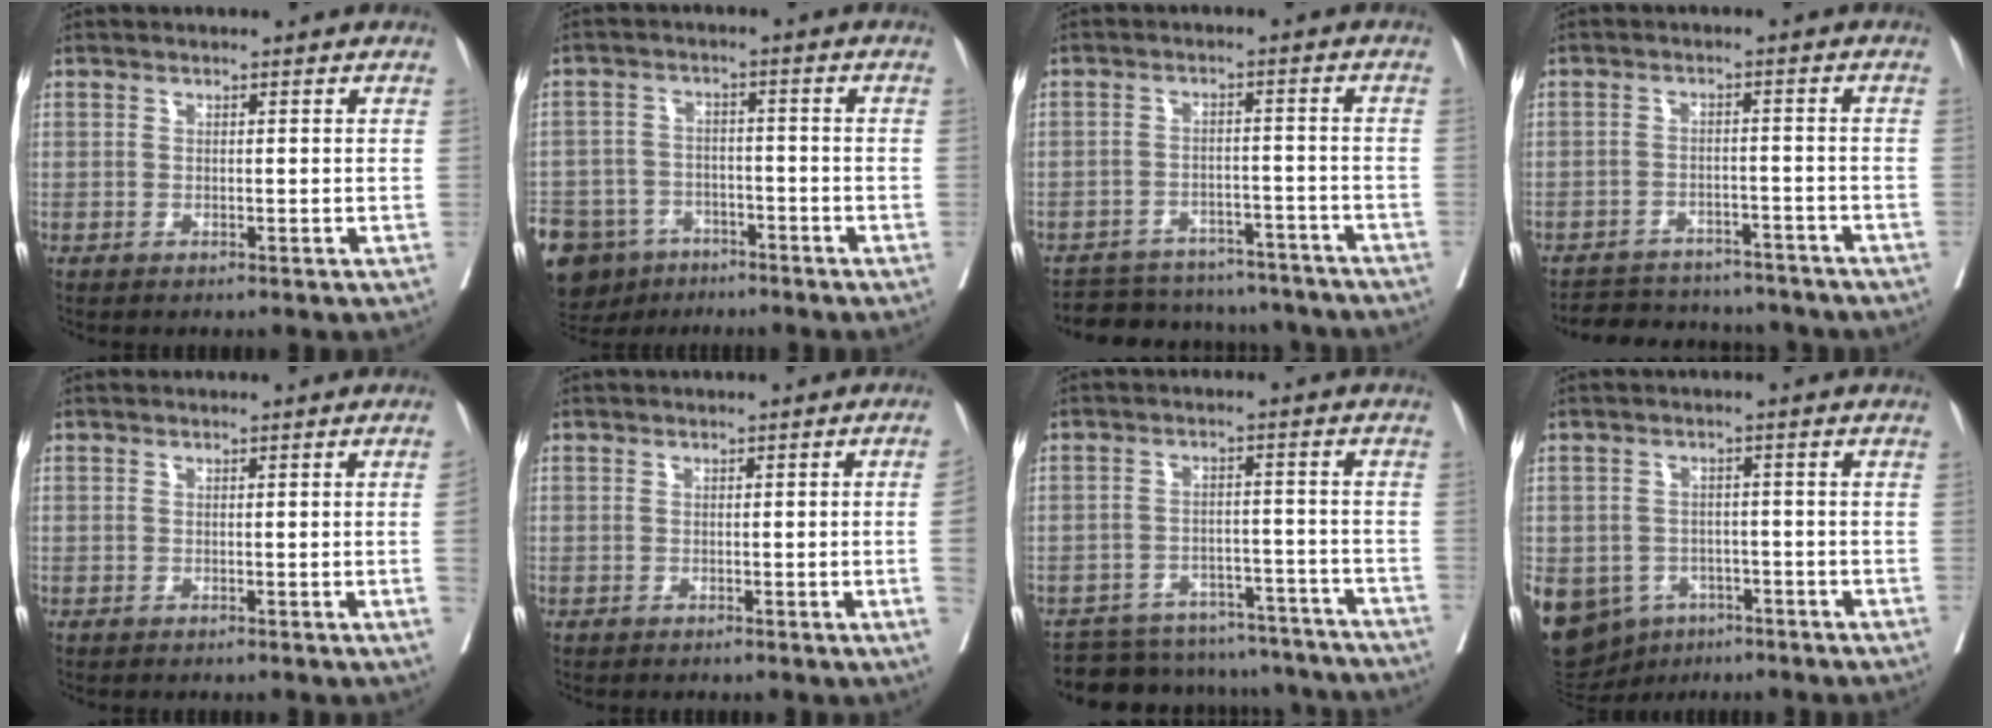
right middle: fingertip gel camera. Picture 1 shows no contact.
{"total": 17.5, "force": [-11.2, 11.7, 6.7], "torque": [-0.197, -0.010, -0.167]}
{"total": 16.5, "force": [-15.0, 5.8, 3.9], "torque": [-0.072, 0.013, -0.185]}
{"total": 14.3, "force": [-12.9, 5.0, 3.8], "torque": [-0.070, 0.014, -0.162]}
{"total": 1.1, "force": [-0.2, -0.2, 1.1], "torque": [-0.018, -0.001, -0.003]}
{"total": 3.5, "force": [-0.7, -0.9, 3.3], "torque": [-0.042, -0.001, -0.007]}
{"total": 17.4, "force": [-16.1, 5.7, 3.2], "torque": [-0.055, 0.019, -0.200]}
{"total": 18.6, "force": [-8.7, 14.7, 7.5], "torque": [-0.226, 0.001, -0.114]}